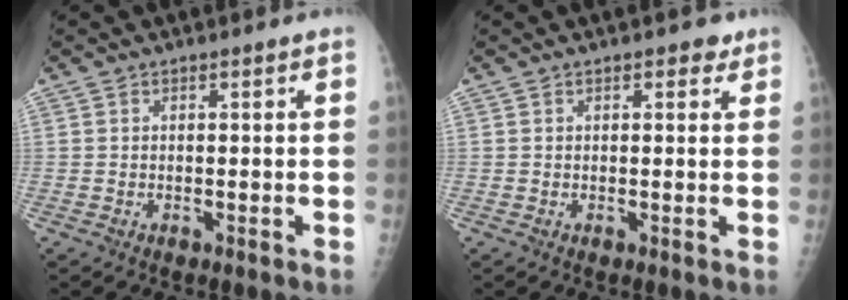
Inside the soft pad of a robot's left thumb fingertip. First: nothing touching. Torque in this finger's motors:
{"motor_torque": [-0.36, -0.02, -0.28, -0.38, -0.04]}